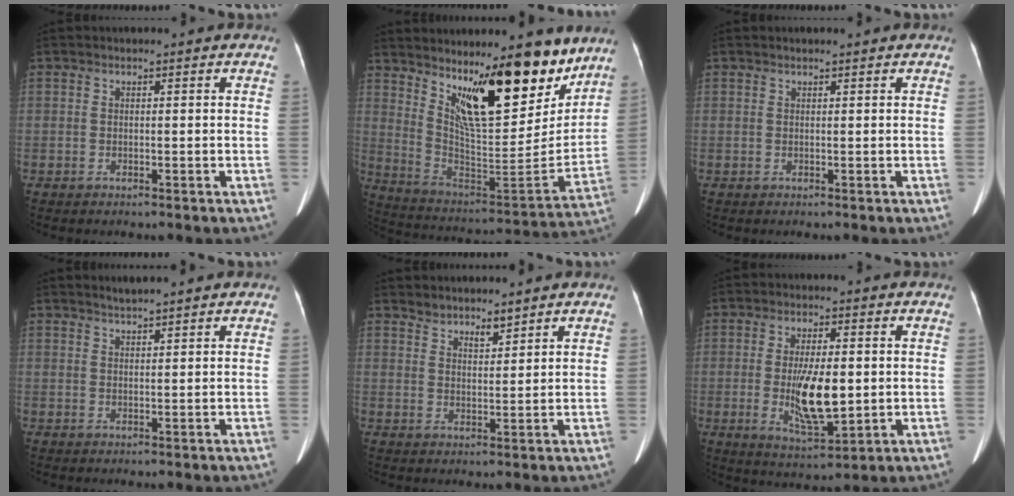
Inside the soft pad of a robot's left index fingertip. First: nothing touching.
{"total": 18.3, "force": [12.5, 4.7, 12.6], "torque": [-0.186, -0.029, 0.214]}
{"total": 0.6, "force": [0.5, 0.0, 0.3], "torque": [-0.006, 0.007, 0.011]}
{"total": 2.3, "force": [2.1, -0.4, 0.9], "torque": [-0.016, 0.011, 0.040]}
{"total": 3.5, "force": [3.3, 0.8, 0.6], "torque": [-0.002, 0.010, 0.057]}
{"total": 9.2, "force": [-0.6, 2.8, 8.7], "torque": [-0.168, -0.015, -0.006]}